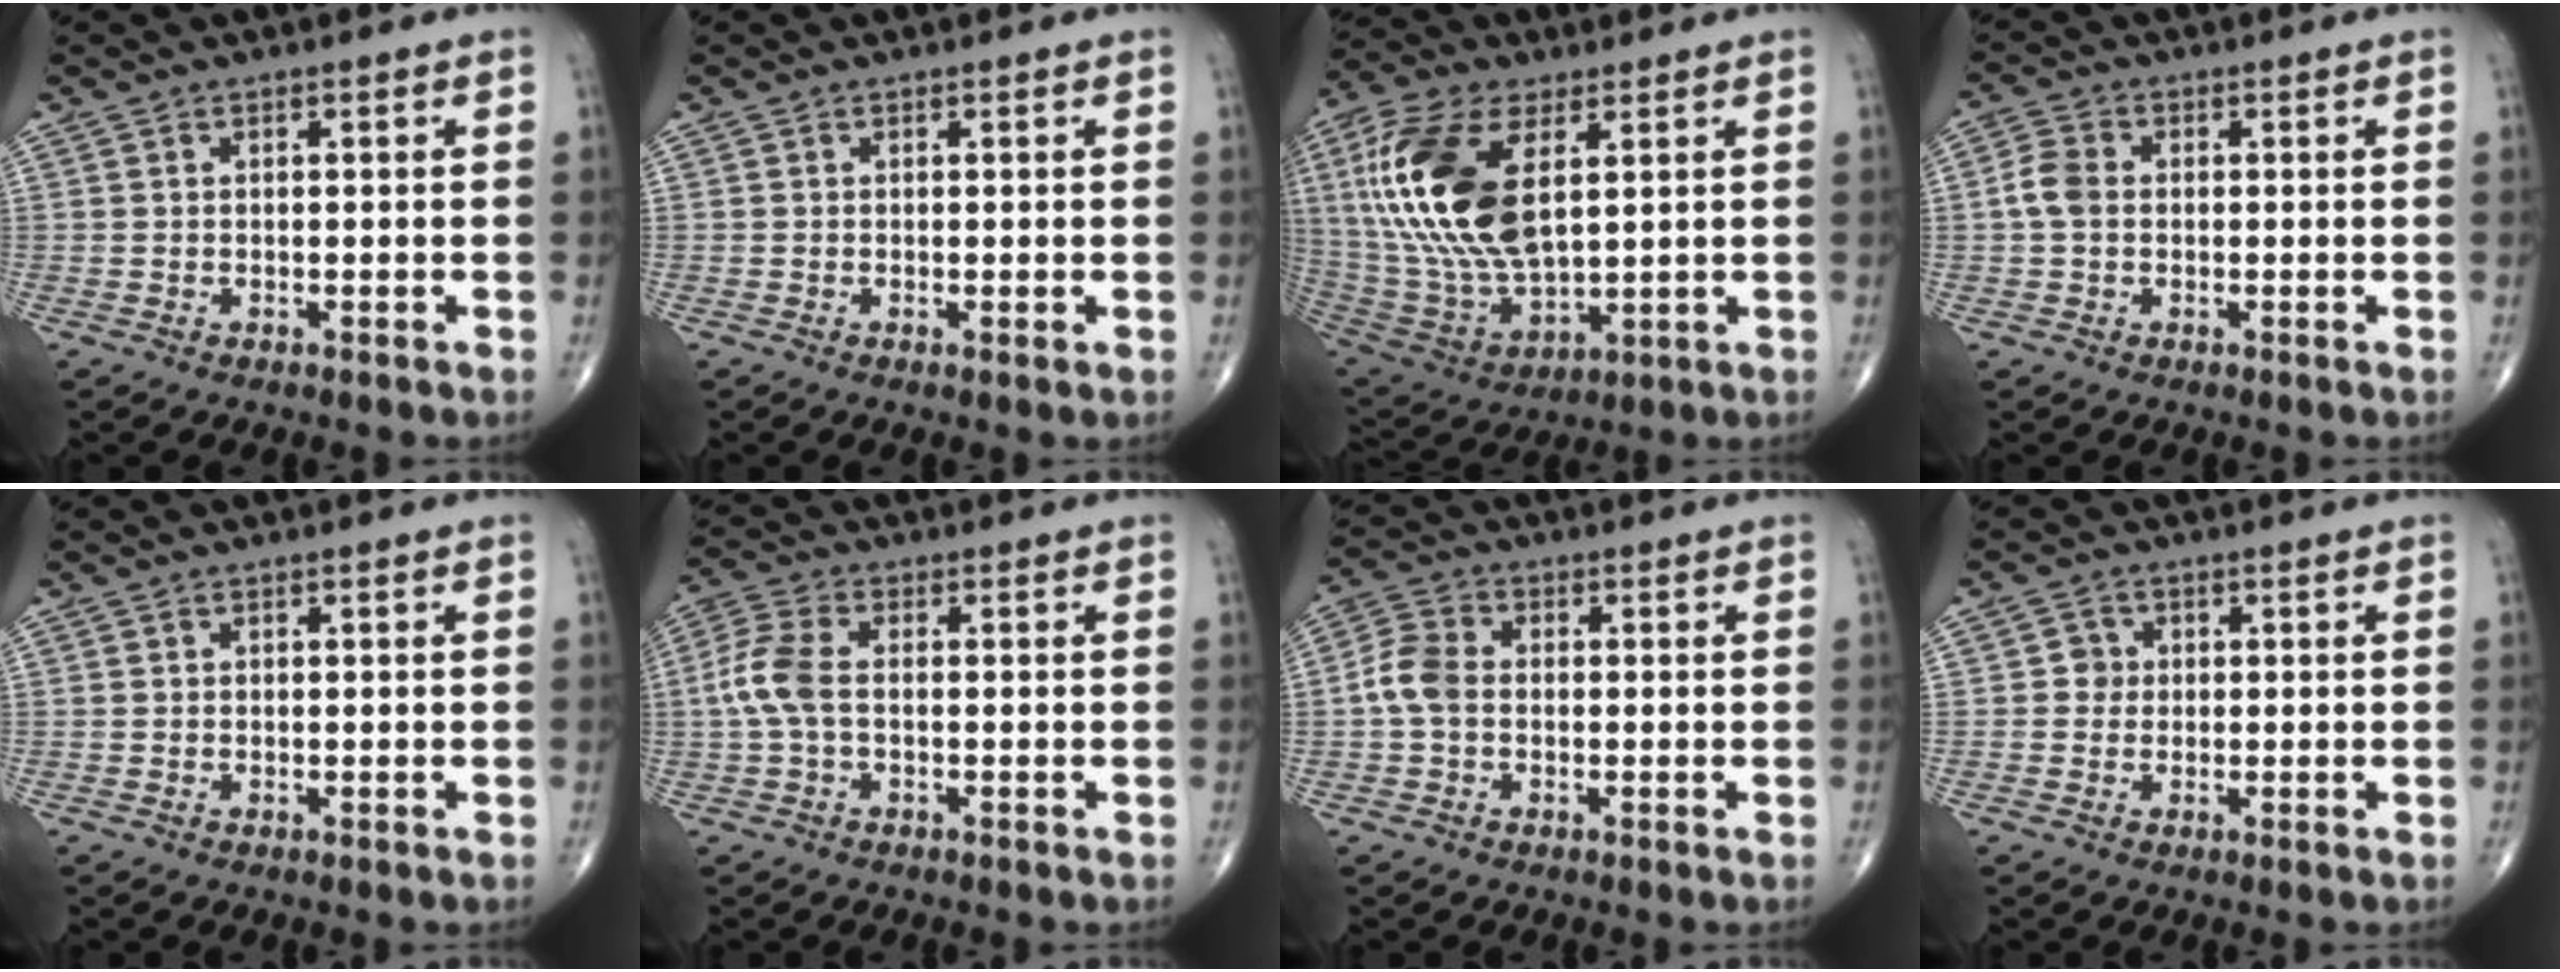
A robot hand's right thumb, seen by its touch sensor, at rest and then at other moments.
{"total": 0.7, "force": [0.0, 0.1, 0.7], "torque": [-0.017, -0.004, -0.001]}
{"total": 22.0, "force": [5.5, 11.2, 18.2], "torque": [-0.384, -0.022, 0.104]}
{"total": 4.1, "force": [-0.1, 3.0, 2.8], "torque": [-0.059, 0.012, -0.009]}
{"total": 0.0}
{"total": 6.3, "force": [-0.4, 3.3, 5.4], "torque": [-0.138, 0.017, -0.015]}
{"total": 5.4, "force": [-0.6, 3.9, 3.8], "torque": [-0.076, 0.015, -0.021]}
{"total": 2.3, "force": [0.0, 2.2, 0.7], "torque": [0.005, 0.007, -0.006]}